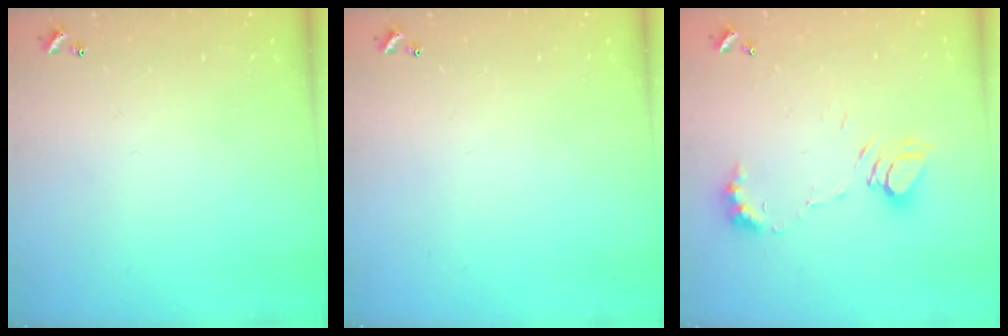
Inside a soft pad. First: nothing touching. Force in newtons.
{"total": 0.0}
{"total": 8.6, "press": 8.5, "slide": 1.1}